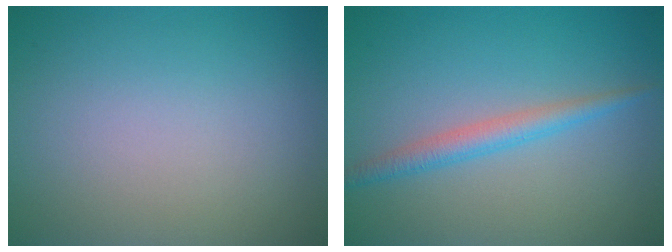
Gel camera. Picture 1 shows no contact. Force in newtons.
{"total": 2.3, "press": 2.3, "slide": 0.1}